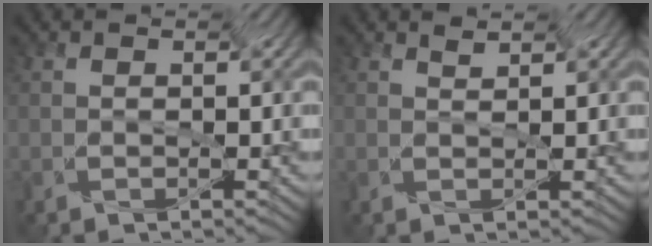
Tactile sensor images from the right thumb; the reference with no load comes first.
{"total": 1.3, "force": [1.1, -0.6, -0.3], "torque": [0.003, -0.004, 0.020]}